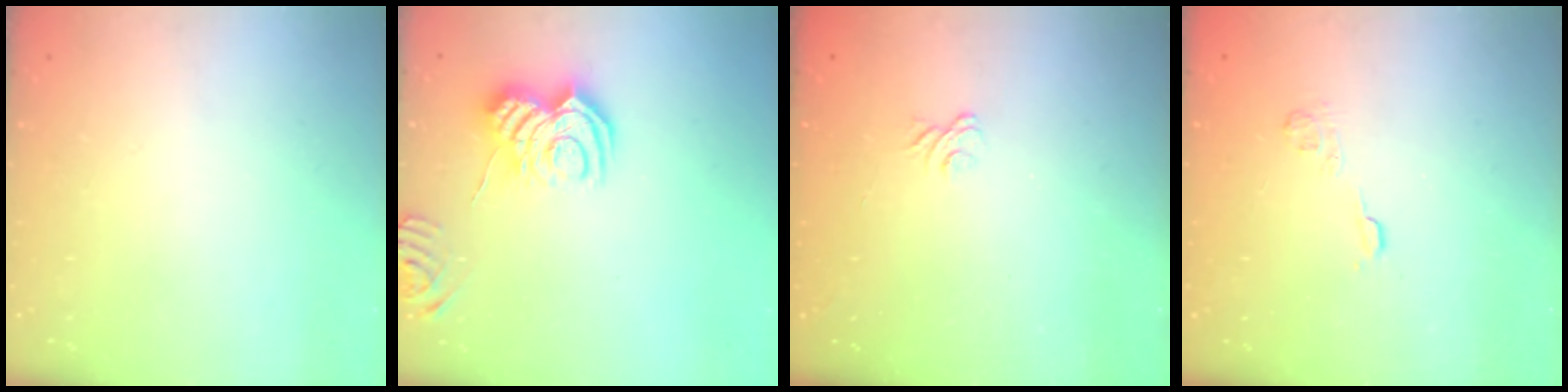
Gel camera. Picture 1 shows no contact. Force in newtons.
{"total": 10.1, "press": 10.1, "slide": 0.9}
{"total": 1.9, "press": 1.5, "slide": 1.1}
{"total": 3.6, "press": 3.4, "slide": 1.2}